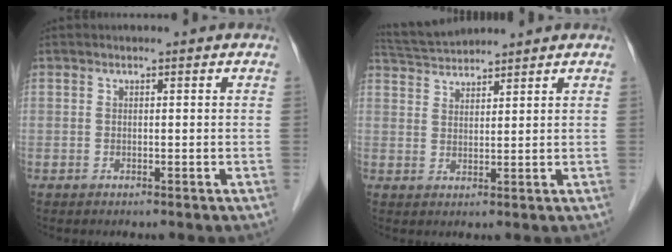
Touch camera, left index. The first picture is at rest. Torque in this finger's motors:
{"motor_torque": [0.26, -0.29, -0.08, -0.01]}